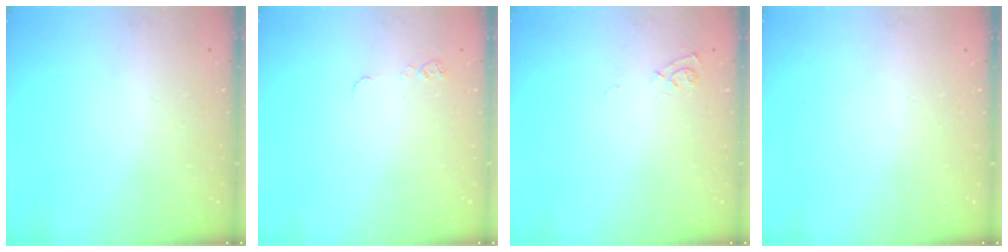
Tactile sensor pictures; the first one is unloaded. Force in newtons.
{"total": 5.3, "press": 5.2, "slide": 0.5}
{"total": 6.8, "press": 6.8, "slide": 0.6}
{"total": 0.0}